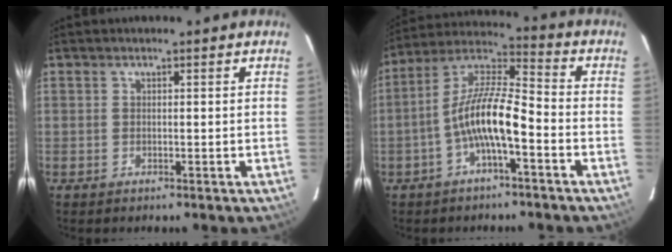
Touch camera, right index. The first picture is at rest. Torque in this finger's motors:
{"motor_torque": [1.49, -0.65, 0.96, 0.21]}